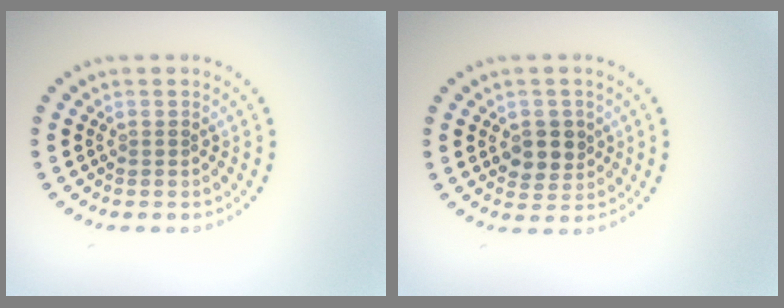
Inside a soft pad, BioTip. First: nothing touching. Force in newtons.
{"total": 2.8, "press": 2.8, "slide": 0.5}